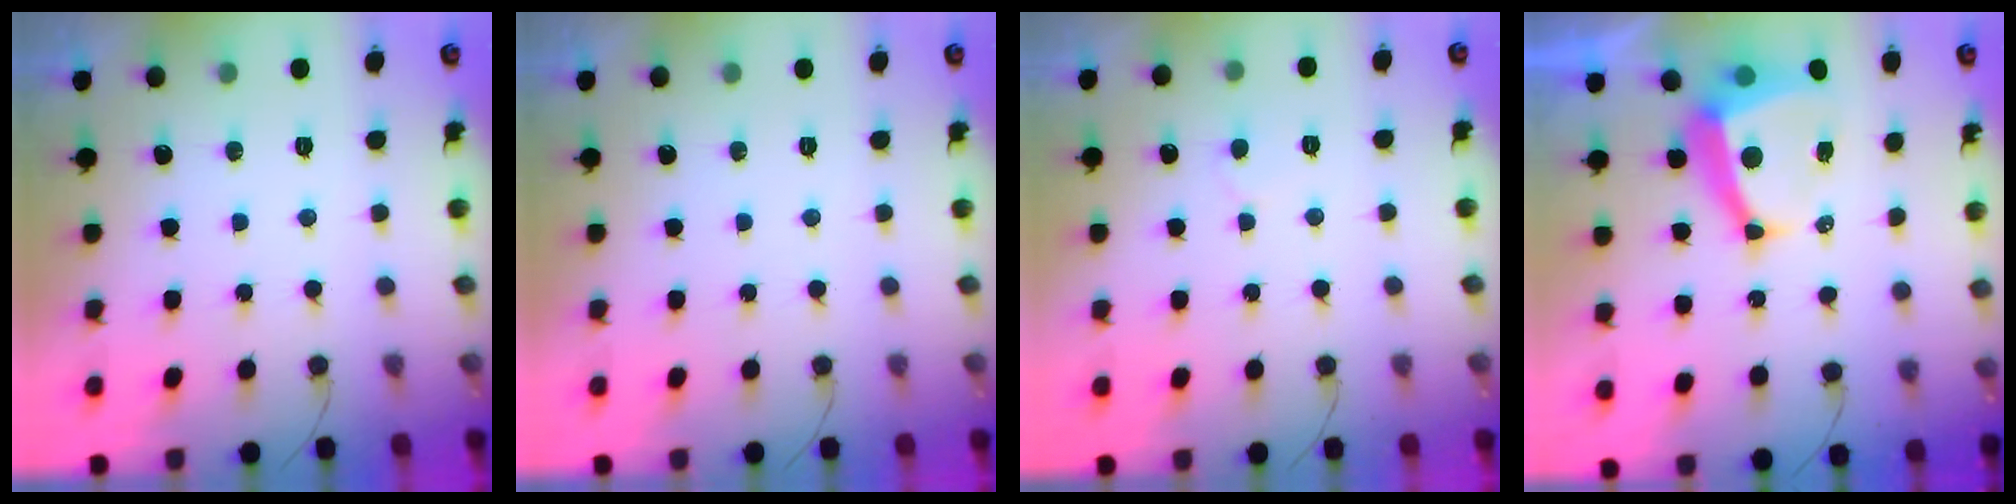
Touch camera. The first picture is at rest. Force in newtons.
{"total": 0.0}
{"total": 3.8, "press": 3.8, "slide": 0.4}
{"total": 8.8, "press": 8.7, "slide": 1.1}